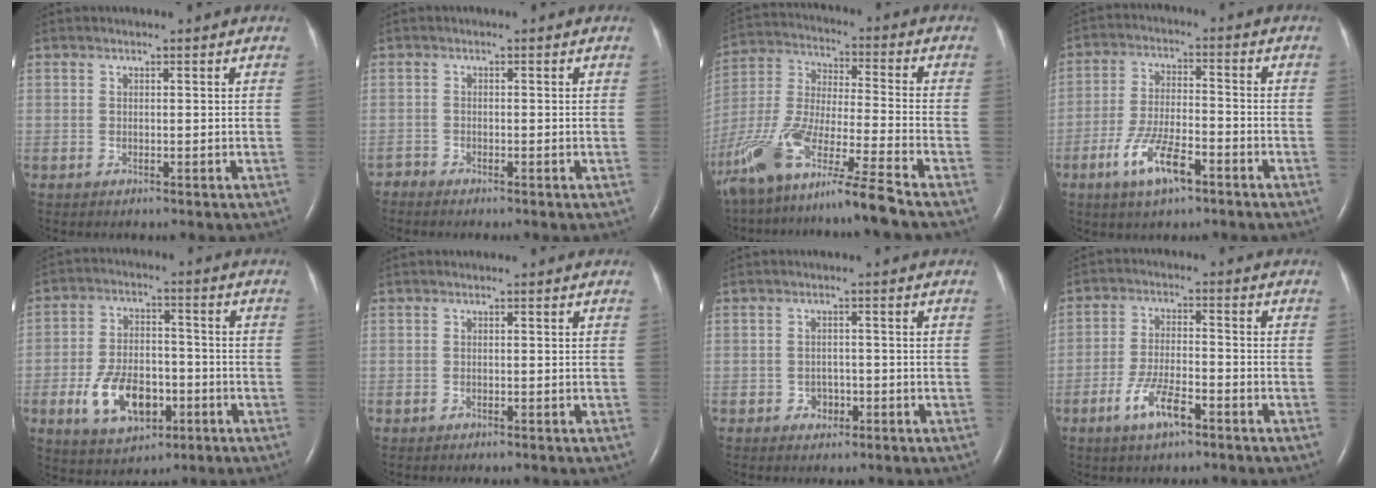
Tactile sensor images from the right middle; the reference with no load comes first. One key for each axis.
{"total": 1.0, "fx": -1.0, "fy": -0.1, "fz": -0.2, "tx": 0.004, "ty": -0.005, "tz": -0.020}
{"total": 17.6, "fx": -13.4, "fy": -0.7, "fz": 11.3, "tx": -0.256, "ty": -0.037, "tz": -0.252}
{"total": 8.6, "fx": -4.7, "fy": 2.3, "fz": 6.8, "tx": -0.135, "ty": -0.004, "tz": -0.086}
{"total": 10.6, "fx": -3.8, "fy": 6.0, "fz": 7.9, "tx": -0.161, "ty": 0.004, "tz": -0.059}
{"total": 0.0}
{"total": 2.0, "fx": -0.9, "fy": 1.6, "fz": 0.7, "tx": -0.008, "ty": 0.006, "tz": -0.011}
{"total": 6.6, "fx": -3.8, "fy": 1.7, "fz": 5.1, "tx": -0.101, "ty": -0.004, "tz": -0.070}